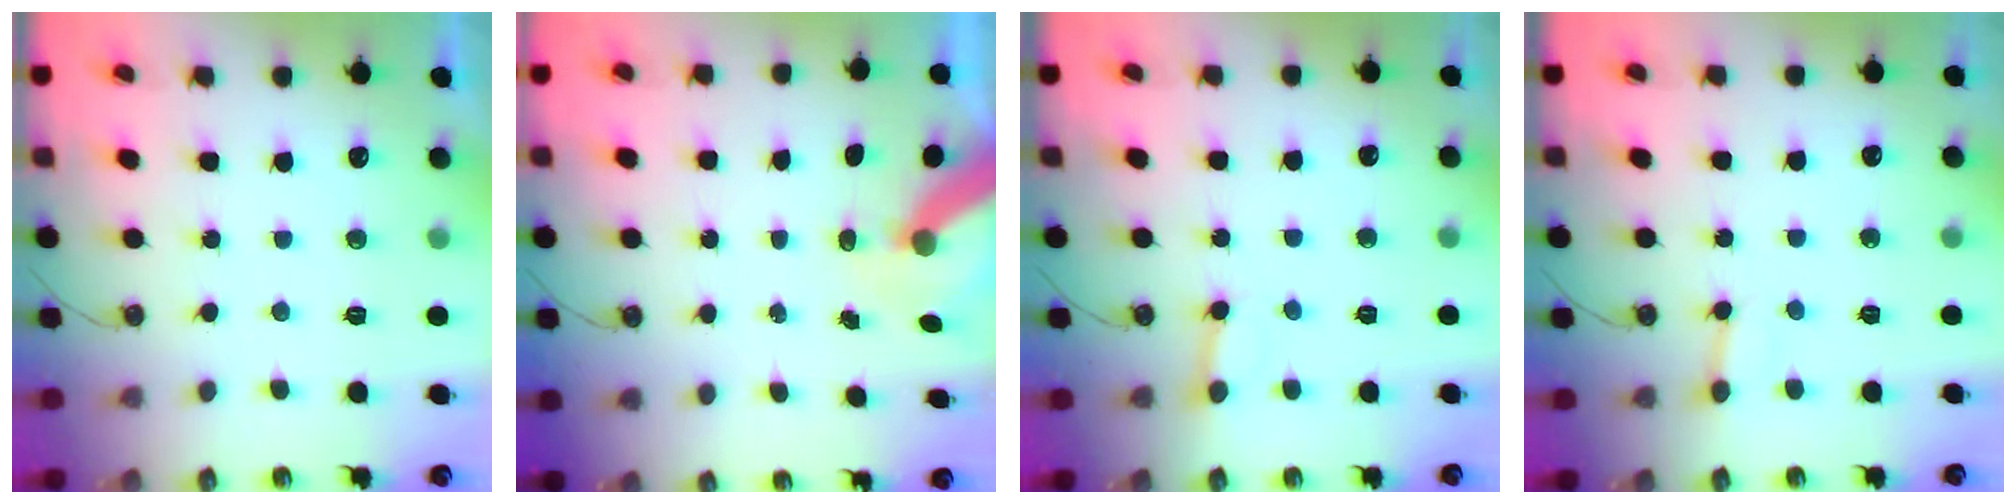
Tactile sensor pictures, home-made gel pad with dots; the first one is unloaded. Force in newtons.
{"total": 7.3, "press": 7.3, "slide": 1.0}
{"total": 2.4, "press": 2.4, "slide": 0.0}
{"total": 4.6, "press": 4.5, "slide": 0.8}